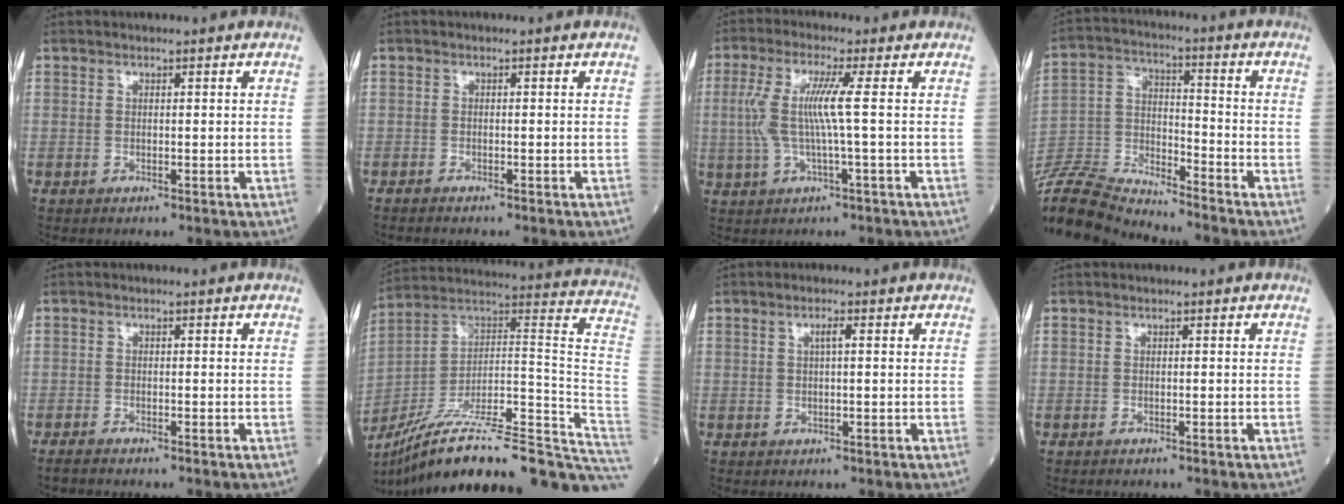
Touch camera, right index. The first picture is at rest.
{"total": 1.1, "force": [-1.1, -0.1, 0.4], "torque": [-0.009, -0.001, -0.018]}
{"total": 6.7, "force": [0.3, -0.5, 6.7], "torque": [-0.152, 0.007, 0.006]}
{"total": 14.5, "force": [-14.4, 0.2, 2.2], "torque": [-0.056, 0.023, -0.268]}
{"total": 1.9, "force": [-1.7, -0.1, 0.7], "torque": [-0.017, -0.003, -0.030]}
{"total": 33.5, "force": [-26.2, 3.0, 20.7], "torque": [-0.206, 0.006, -0.380]}
{"total": 1.4, "force": [0.4, 0.1, 1.4], "torque": [-0.026, 0.003, 0.005]}
{"total": 1.0, "force": [-0.9, 0.0, 0.4], "torque": [-0.002, 0.001, -0.012]}